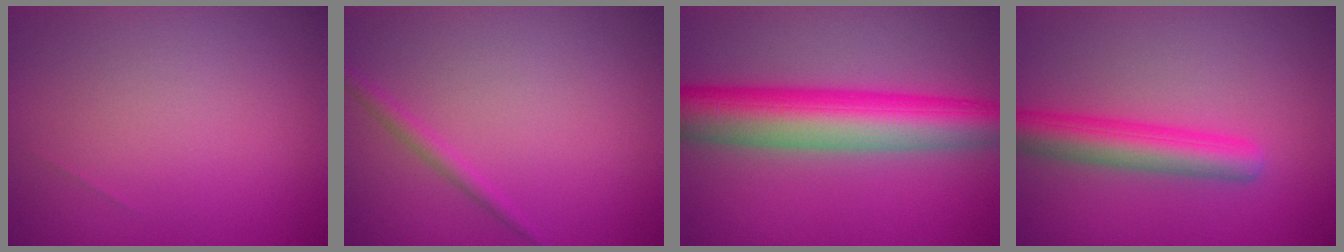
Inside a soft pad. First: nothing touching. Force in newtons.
{"total": 1.3, "press": 1.3, "slide": 0.0}
{"total": 9.1, "press": 9.1, "slide": 0.2}
{"total": 4.7, "press": 4.7, "slide": 0.1}